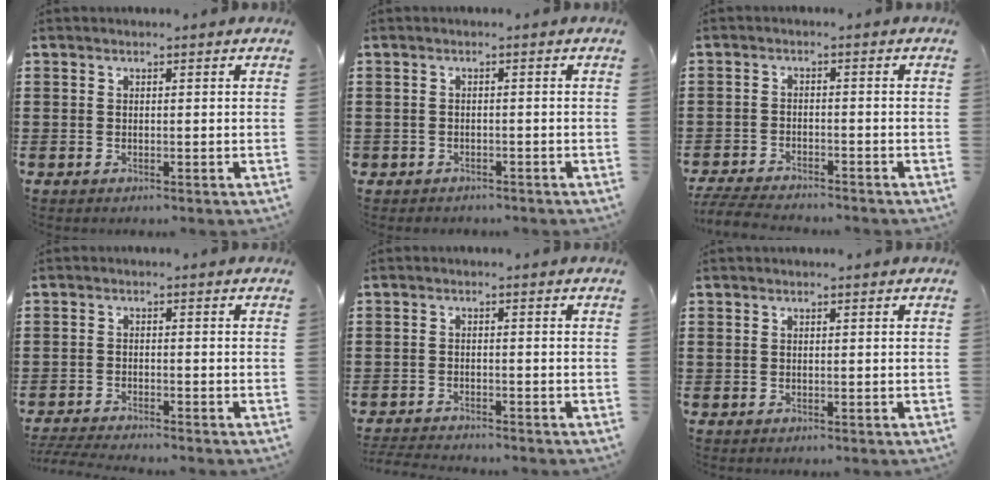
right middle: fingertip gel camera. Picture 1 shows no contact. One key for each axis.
{"total": 1.1, "fx": -0.9, "fy": 0.5, "fz": -0.1, "tx": -0.001, "ty": 0.004, "tz": -0.022}
{"total": 4.2, "fx": -4.0, "fy": 0.3, "fz": 1.0, "tx": -0.031, "ty": -0.007, "tz": -0.084}
{"total": 2.8, "fx": -2.7, "fy": -0.1, "fz": 0.6, "tx": -0.019, "ty": -0.003, "tz": -0.057}
{"total": 2.4, "fx": -2.4, "fy": 0.0, "fz": 0.2, "tx": -0.014, "ty": -0.006, "tz": -0.052}
{"total": 0.0}